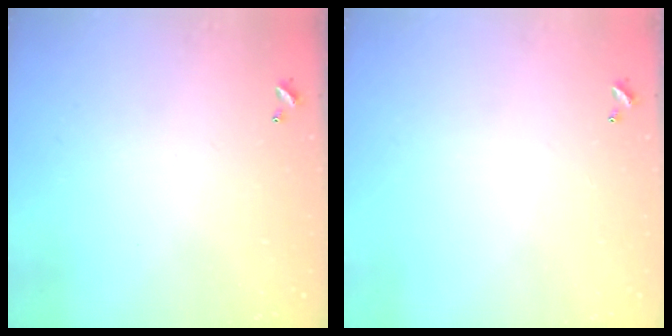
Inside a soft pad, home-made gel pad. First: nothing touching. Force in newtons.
{"total": 0.0}